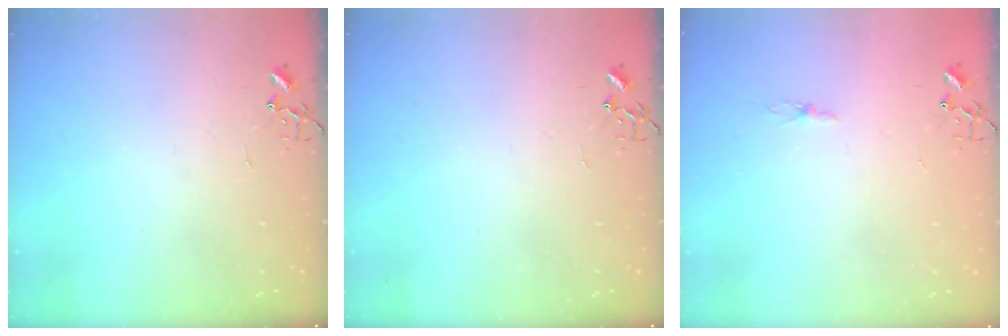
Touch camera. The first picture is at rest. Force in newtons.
{"total": 0.0}
{"total": 2.2, "press": 2.2, "slide": 0.3}